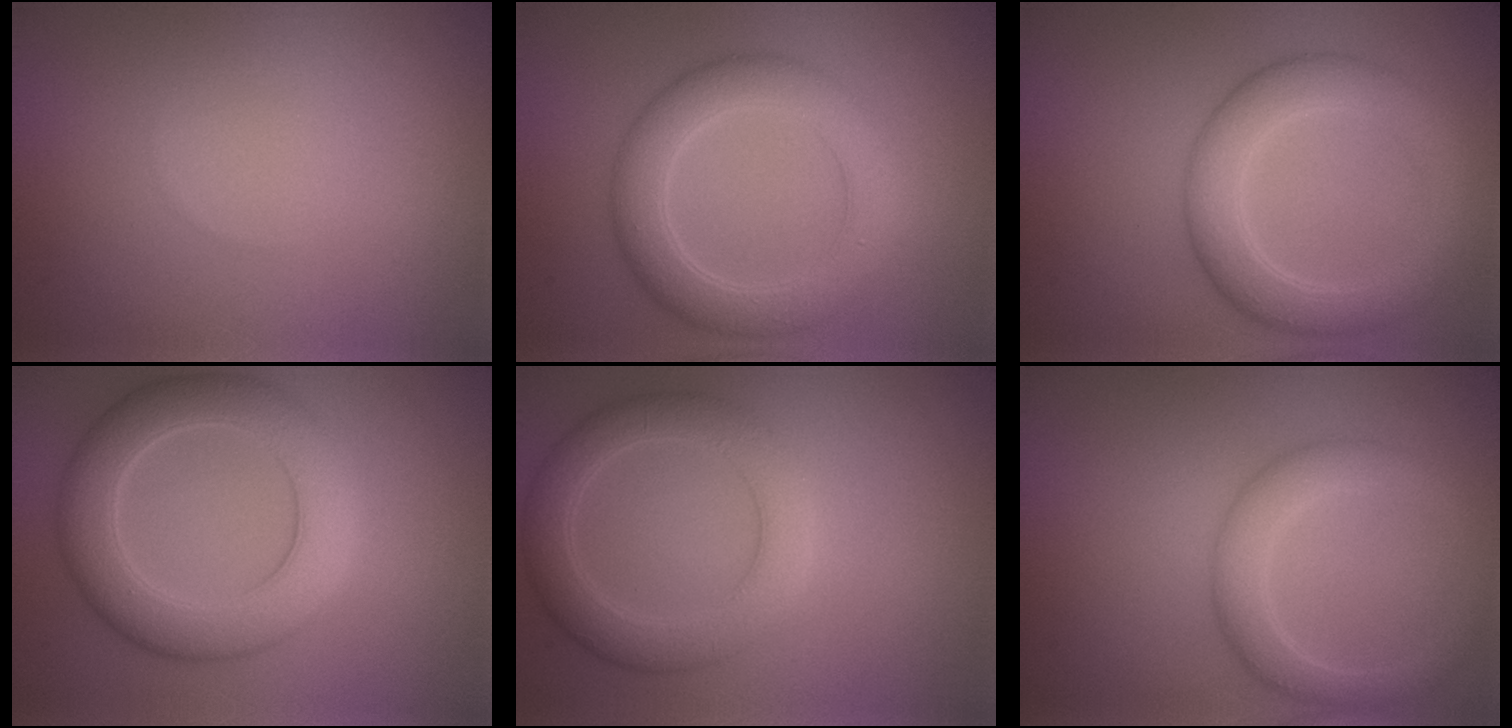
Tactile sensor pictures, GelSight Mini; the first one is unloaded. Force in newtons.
{"total": 5.2, "press": 5.2, "slide": 0.2}
{"total": 5.0, "press": 5.0, "slide": 0.2}
{"total": 6.6, "press": 6.6, "slide": 0.2}
{"total": 4.6, "press": 4.6, "slide": 0.3}
{"total": 3.2, "press": 3.2, "slide": 0.2}